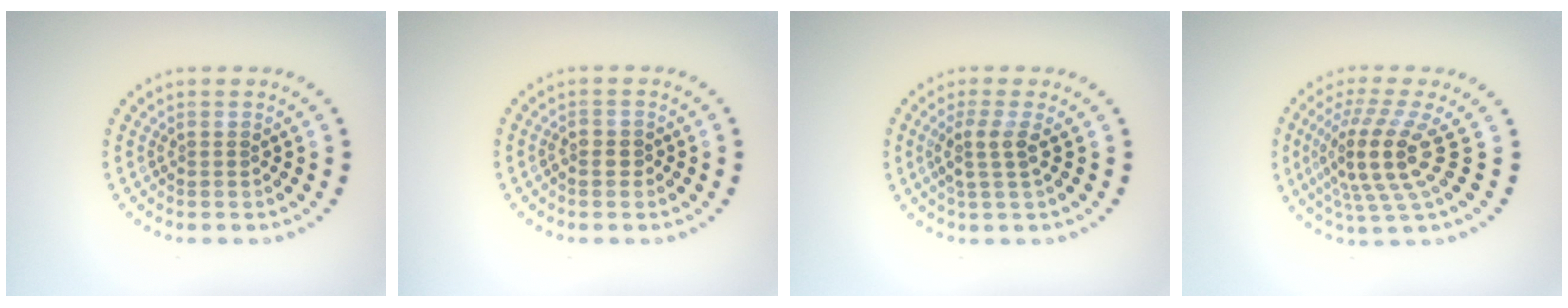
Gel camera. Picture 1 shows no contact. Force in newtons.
{"total": 1.0, "press": 0.9, "slide": 0.4}
{"total": 2.4, "press": 1.9, "slide": 1.4}
{"total": 5.4, "press": 3.9, "slide": 3.7}